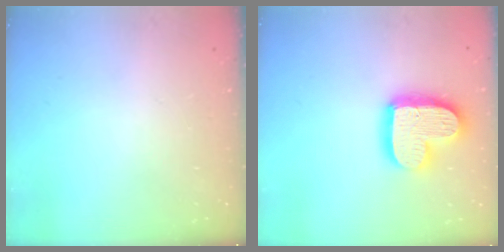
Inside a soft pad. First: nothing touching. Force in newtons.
{"total": 17.1, "press": 17.1, "slide": 1.4}